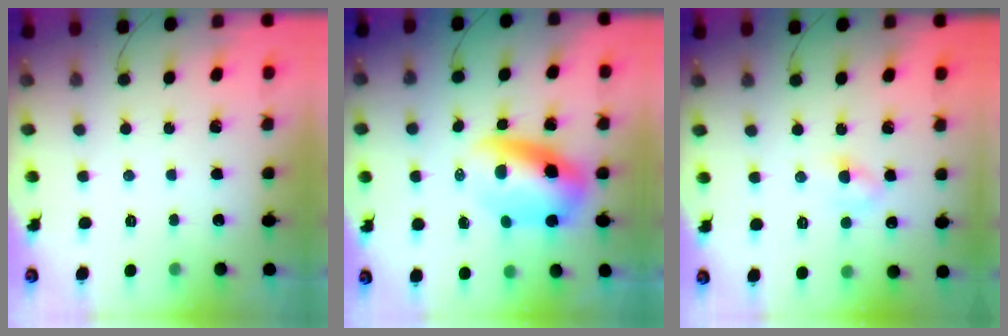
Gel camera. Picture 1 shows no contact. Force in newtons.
{"total": 8.4, "press": 8.2, "slide": 1.8}
{"total": 4.0, "press": 3.8, "slide": 1.2}